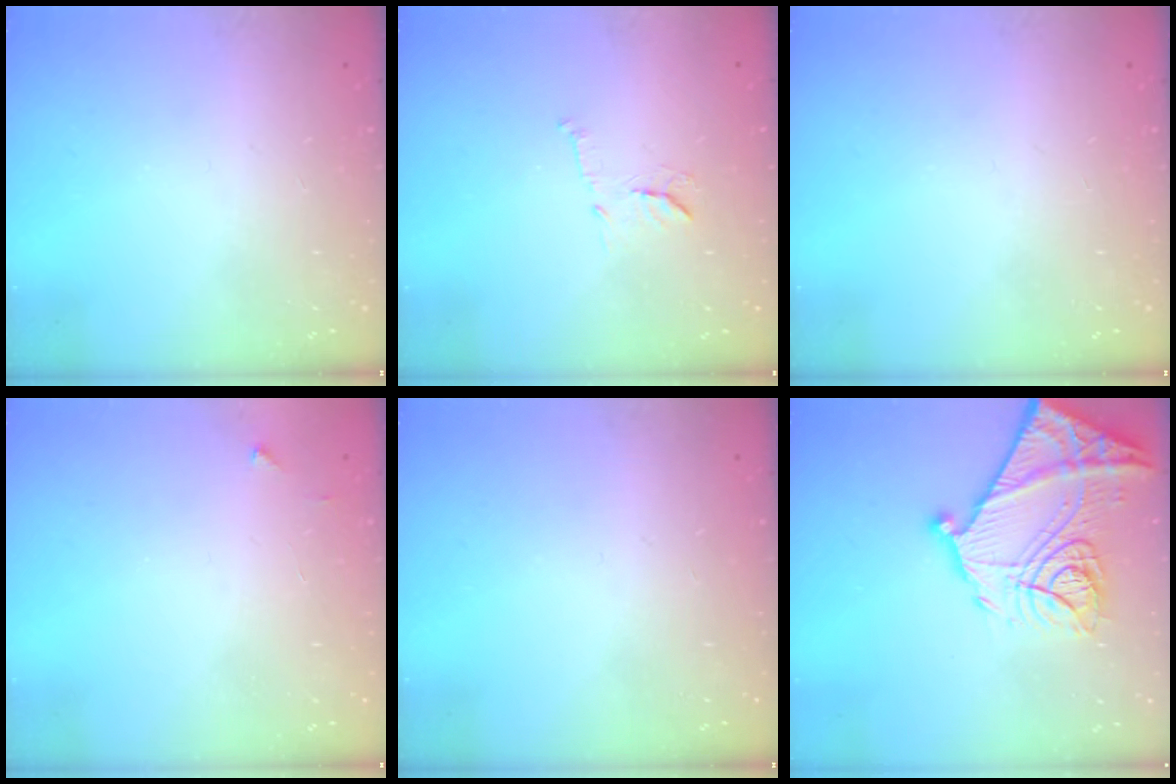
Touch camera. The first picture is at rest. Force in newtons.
{"total": 9.1, "press": 9.1, "slide": 0.5}
{"total": 0.0}
{"total": 2.0, "press": 2.0, "slide": 0.2}
{"total": 0.0}
{"total": 25.4, "press": 25.3, "slide": 2.5}